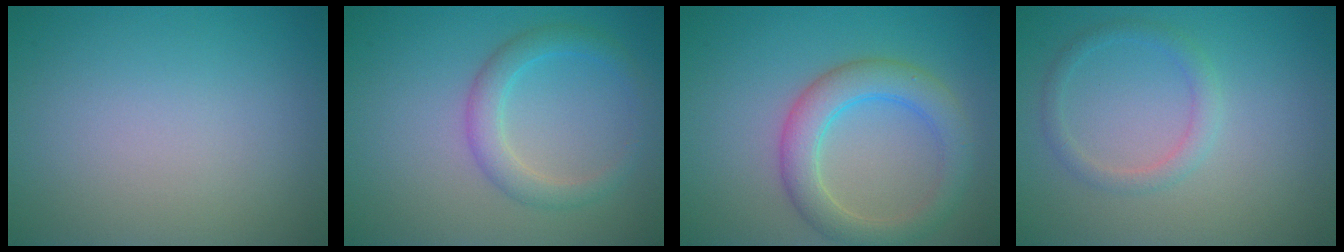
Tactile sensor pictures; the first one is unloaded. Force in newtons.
{"total": 2.8, "press": 2.8, "slide": 0.0}
{"total": 4.7, "press": 4.7, "slide": 0.3}
{"total": 1.7, "press": 1.7, "slide": 0.1}